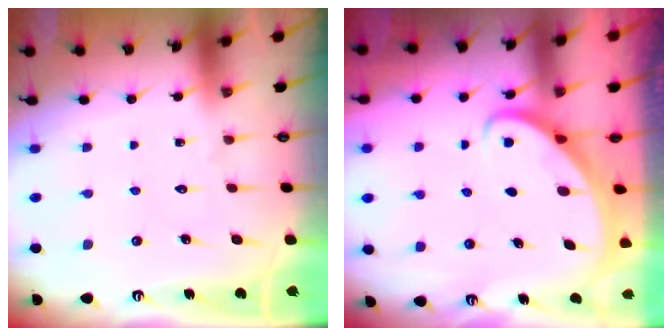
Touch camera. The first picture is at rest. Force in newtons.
{"total": 2.8, "press": 2.8, "slide": 0.2}